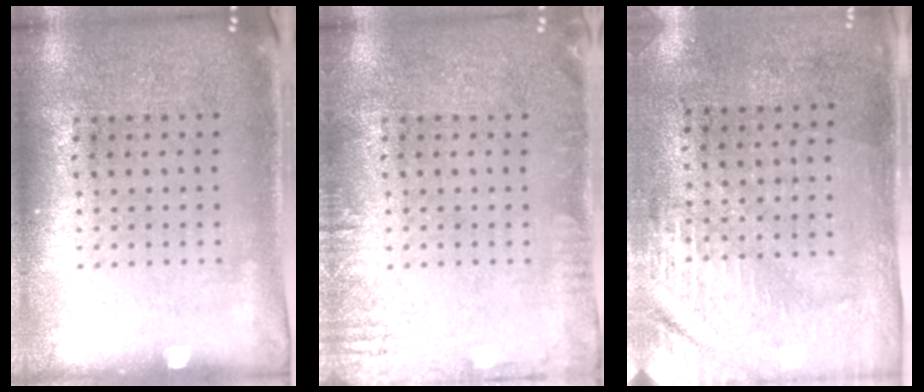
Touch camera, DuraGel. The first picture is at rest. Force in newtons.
{"total": 1.7, "press": 1.7, "slide": 0.2}
{"total": 2.9, "press": 2.5, "slide": 1.5}